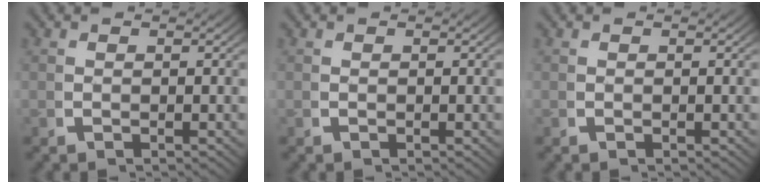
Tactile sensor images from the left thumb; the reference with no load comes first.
{"total": 0.0}
{"total": 0.0}